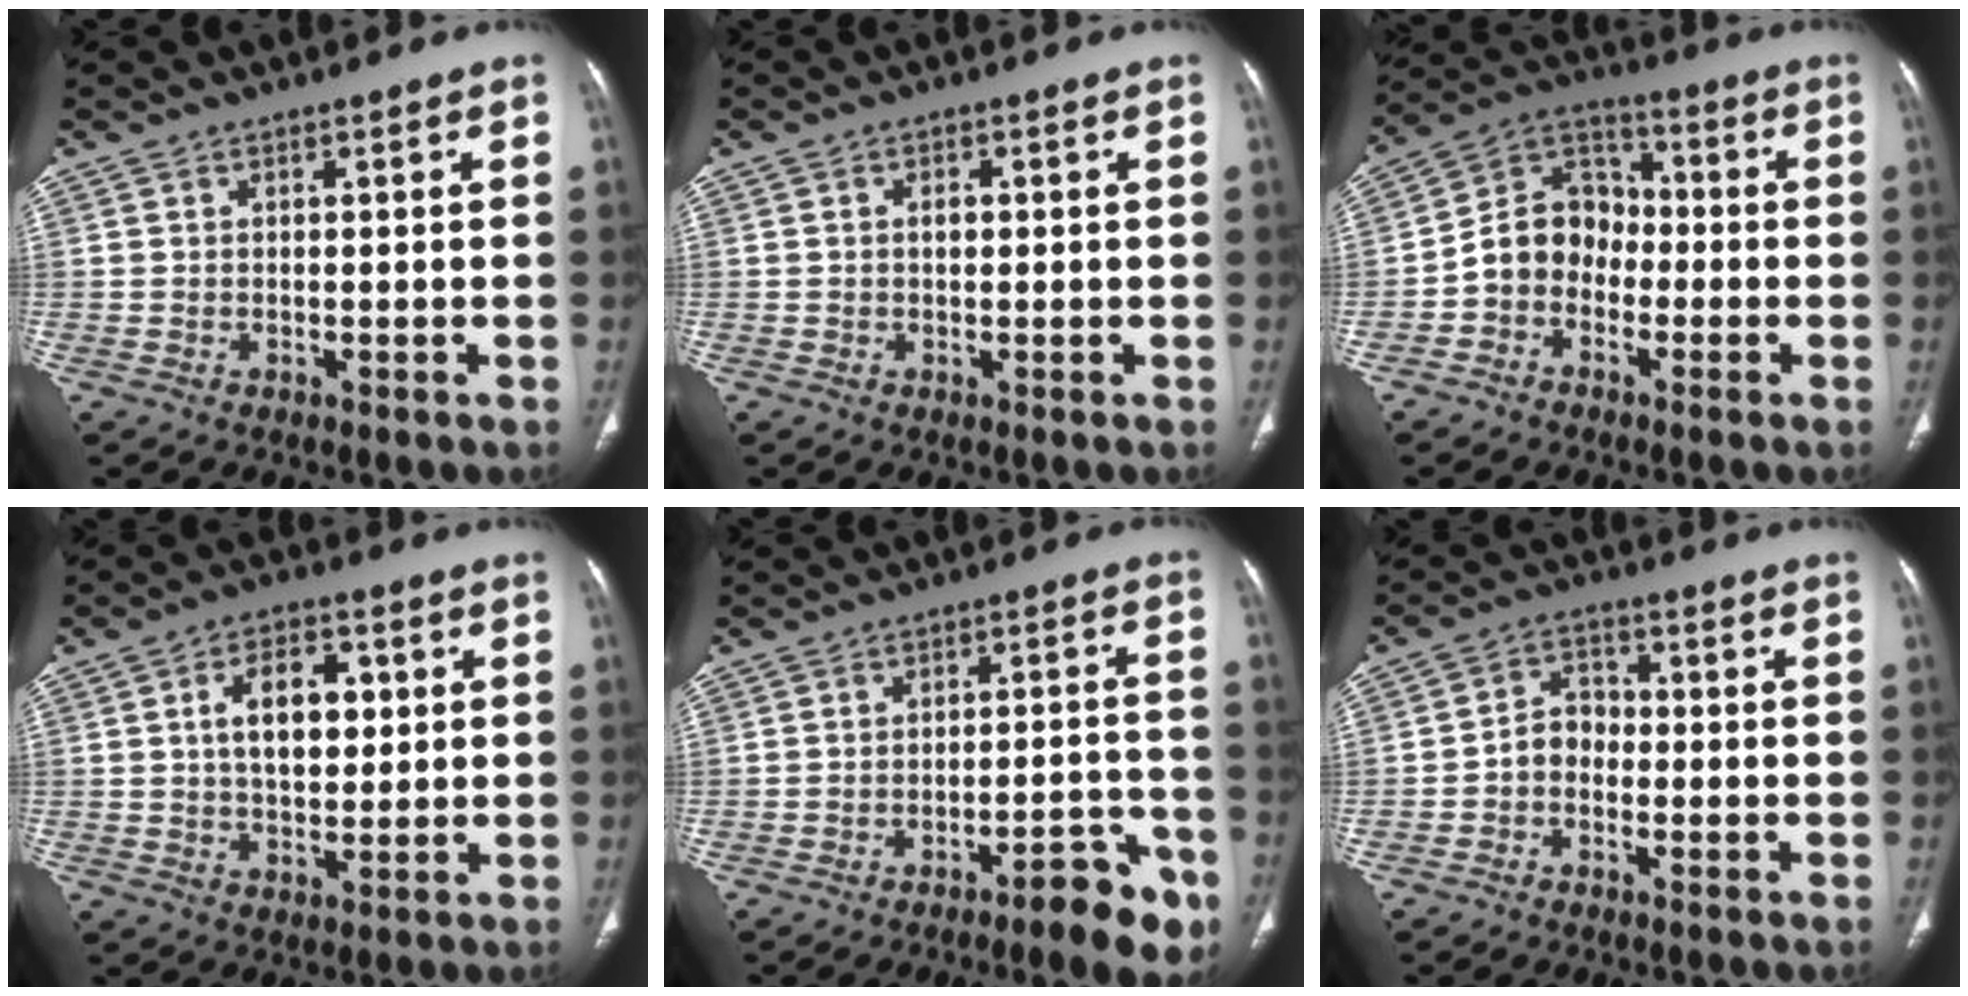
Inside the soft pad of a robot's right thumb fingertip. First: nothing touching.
{"total": 1.5, "force": [0.1, 1.0, 1.1], "torque": [-0.016, 0.004, 0.002]}
{"total": 9.7, "force": [-2.7, 8.1, 4.6], "torque": [-0.053, 0.046, -0.064]}
{"total": 9.8, "force": [1.9, 5.9, 7.6], "torque": [-0.098, 0.004, 0.032]}
{"total": 9.9, "force": [-6.0, 2.7, 7.4], "torque": [-0.082, 0.039, -0.078]}
{"total": 4.6, "force": [-1.6, 3.5, 2.4], "torque": [-0.024, 0.025, -0.041]}